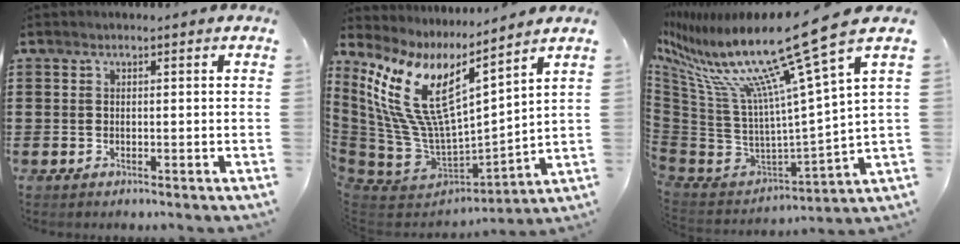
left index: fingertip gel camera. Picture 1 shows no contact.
{"total": 13.5, "force": [6.2, 5.3, 10.8], "torque": [-0.261, -0.045, 0.103]}
{"total": 18.4, "force": [11.8, 1.9, 14.0], "torque": [-0.283, -0.090, 0.177]}